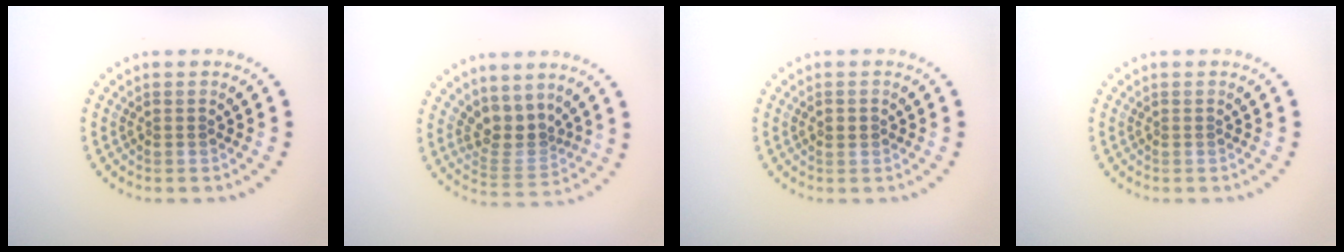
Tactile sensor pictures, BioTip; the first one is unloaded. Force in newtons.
{"total": 3.2, "press": 2.6, "slide": 1.9}
{"total": 1.2, "press": 1.2, "slide": 0.0}
{"total": 0.0}